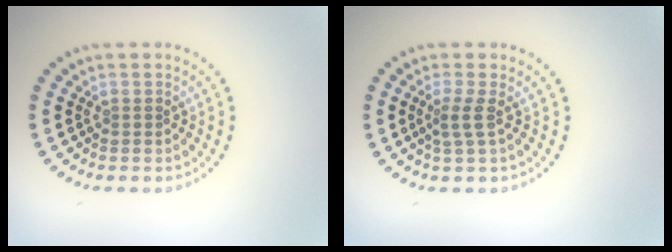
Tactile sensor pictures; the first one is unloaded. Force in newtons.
{"total": 1.9, "press": 1.3, "slide": 1.3}